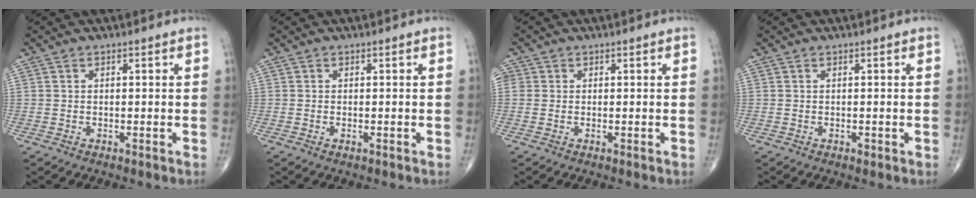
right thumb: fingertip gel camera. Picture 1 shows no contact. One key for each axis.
{"total": 0.6, "fx": -0.2, "fy": 0.2, "fz": 0.6, "tx": -0.010, "ty": -0.002, "tz": -0.004}
{"total": 1.7, "fx": 0.2, "fy": 1.6, "fz": 0.5, "tx": 0.001, "ty": 0.005, "tz": 0.002}
{"total": 0.5, "fx": -0.2, "fy": 0.3, "fz": 0.4, "tx": -0.003, "ty": 0.000, "tz": -0.003}